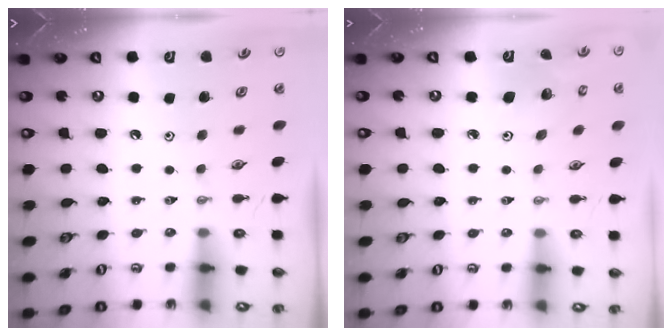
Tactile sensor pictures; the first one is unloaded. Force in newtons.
{"total": 4.0, "press": 4.0, "slide": 0.4}